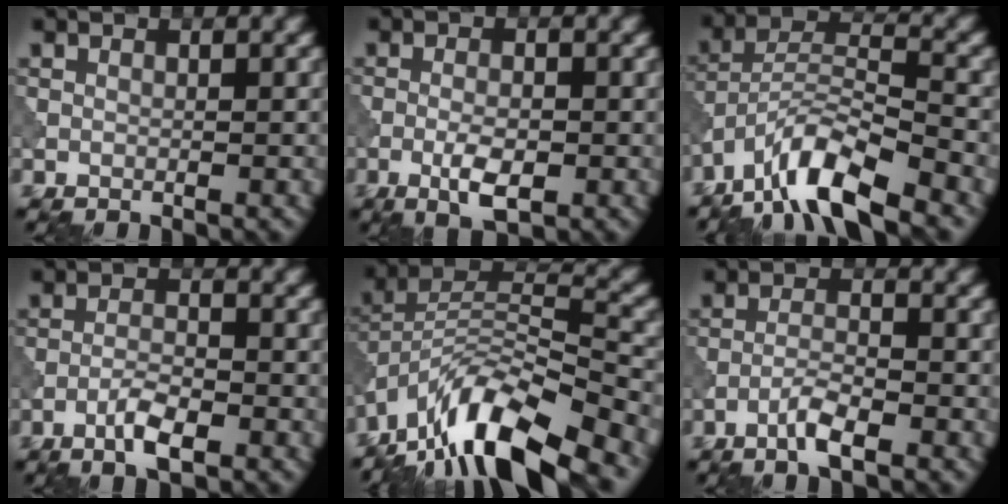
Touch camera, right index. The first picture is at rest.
{"total": 3.1, "force": [-1.2, 1.1, 2.7], "torque": [-0.052, -0.001, -0.023]}
{"total": 8.2, "force": [-5.9, 2.0, 5.3], "torque": [-0.092, 0.005, -0.121]}
{"total": 2.8, "force": [-1.5, 0.7, 2.2], "torque": [-0.047, 0.005, -0.034]}
{"total": 13.0, "force": [-9.2, 4.1, 8.3], "torque": [-0.150, 0.019, -0.174]}
{"total": 2.5, "force": [-1.6, 0.3, 1.9], "torque": [-0.040, 0.007, -0.037]}